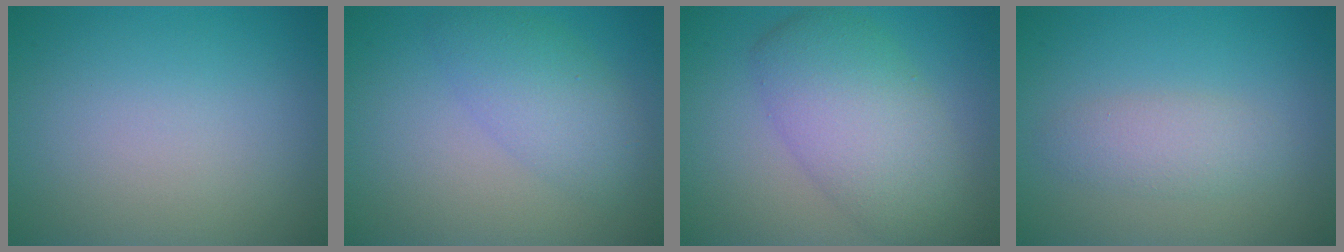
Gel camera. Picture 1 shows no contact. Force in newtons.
{"total": 3.6, "press": 3.6, "slide": 0.3}
{"total": 7.1, "press": 7.0, "slide": 0.5}
{"total": 2.3, "press": 2.3, "slide": 0.1}